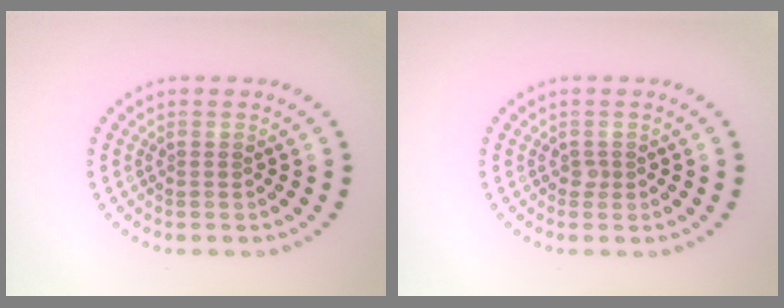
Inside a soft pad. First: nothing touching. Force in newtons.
{"total": 0.6, "press": 0.5, "slide": 0.4}